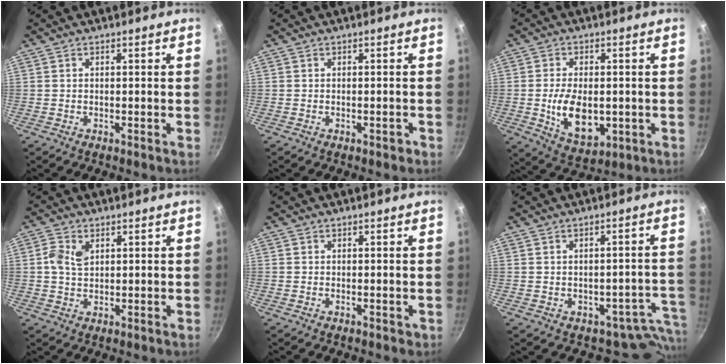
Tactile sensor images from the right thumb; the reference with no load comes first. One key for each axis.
{"total": 1.1, "fx": -0.6, "fy": 0.6, "fz": 0.7, "tx": -0.001, "ty": 0.010, "tz": -0.005}
{"total": 11.0, "fx": -1.2, "fy": 6.6, "fz": 8.7, "tx": -0.138, "ty": -0.008, "tz": -0.005}
{"total": 4.2, "fx": 1.3, "fy": 2.8, "fz": 2.9, "tx": -0.052, "ty": -0.001, "tz": 0.023}
{"total": 0.6, "fx": -0.1, "fy": 0.5, "fz": 0.3, "tx": 0.000, "ty": 0.000, "tz": -0.001}
{"total": 8.0, "fx": -3.6, "fy": 6.1, "fz": 3.8, "tx": 0.024, "ty": 0.038, "tz": -0.032}